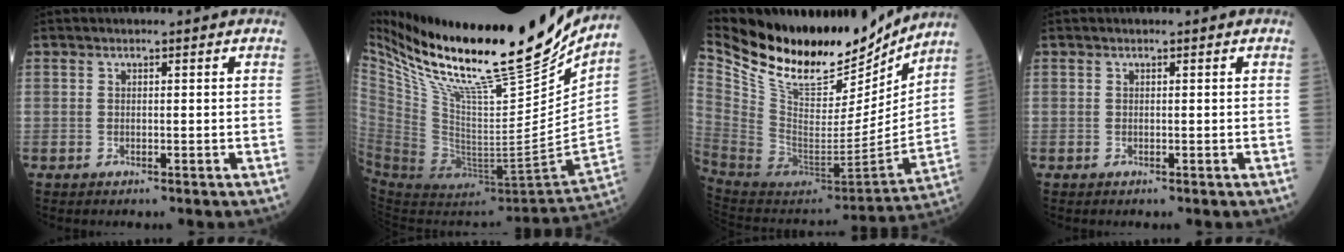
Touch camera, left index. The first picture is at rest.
{"total": 30.7, "force": [23.4, 4.5, 19.4], "torque": [-0.332, -0.035, 0.385]}
{"total": 26.3, "force": [21.5, 8.6, 12.6], "torque": [-0.257, -0.030, 0.359]}
{"total": 0.0}